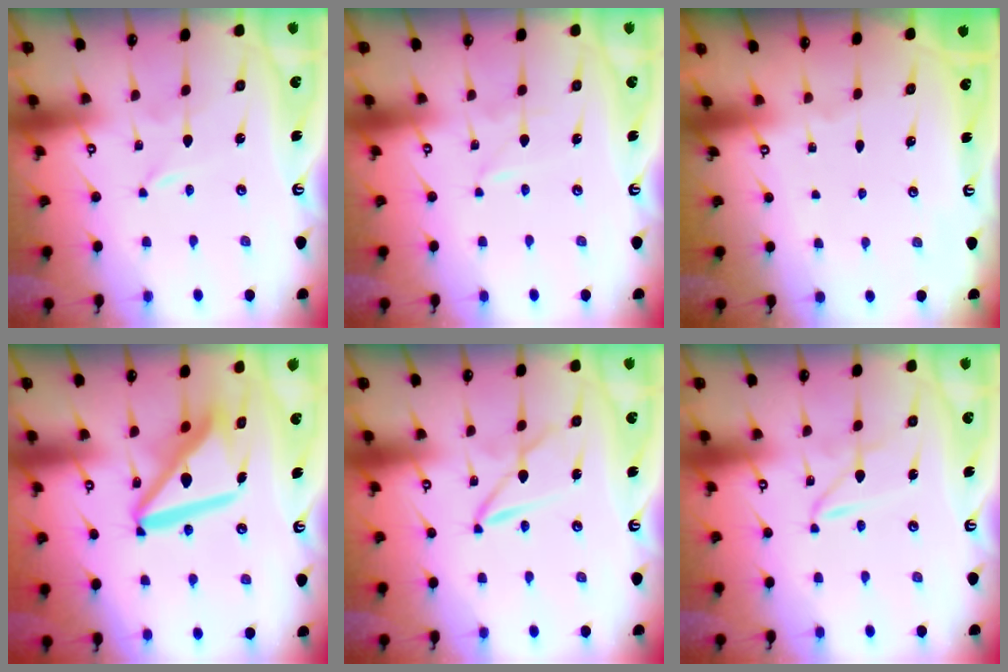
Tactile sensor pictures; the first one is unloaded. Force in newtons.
{"total": 0.0}
{"total": 0.0}
{"total": 15.0, "press": 14.9, "slide": 1.9}
{"total": 3.3, "press": 3.3, "slide": 0.3}
{"total": 1.7, "press": 1.7, "slide": 0.1}